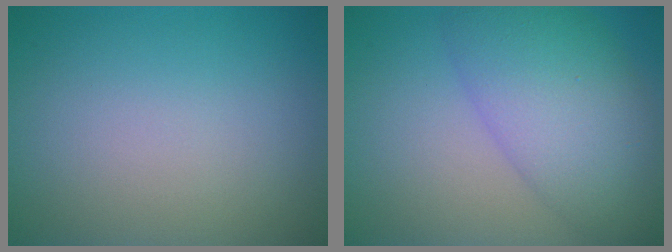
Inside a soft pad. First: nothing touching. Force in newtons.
{"total": 8.0, "press": 8.0, "slide": 0.1}